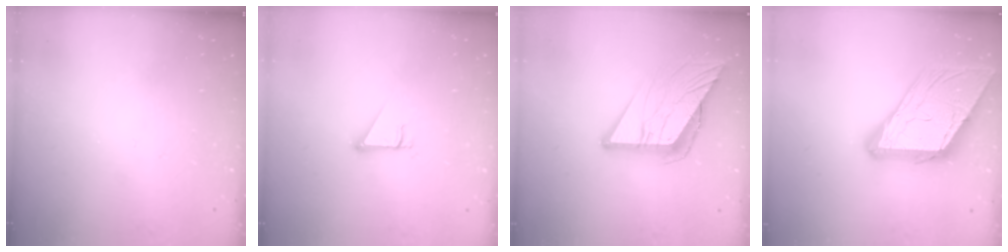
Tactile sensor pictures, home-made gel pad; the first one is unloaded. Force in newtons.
{"total": 2.5, "press": 2.5, "slide": 0.2}
{"total": 13.7, "press": 13.6, "slide": 1.6}
{"total": 16.3, "press": 16.2, "slide": 1.9}